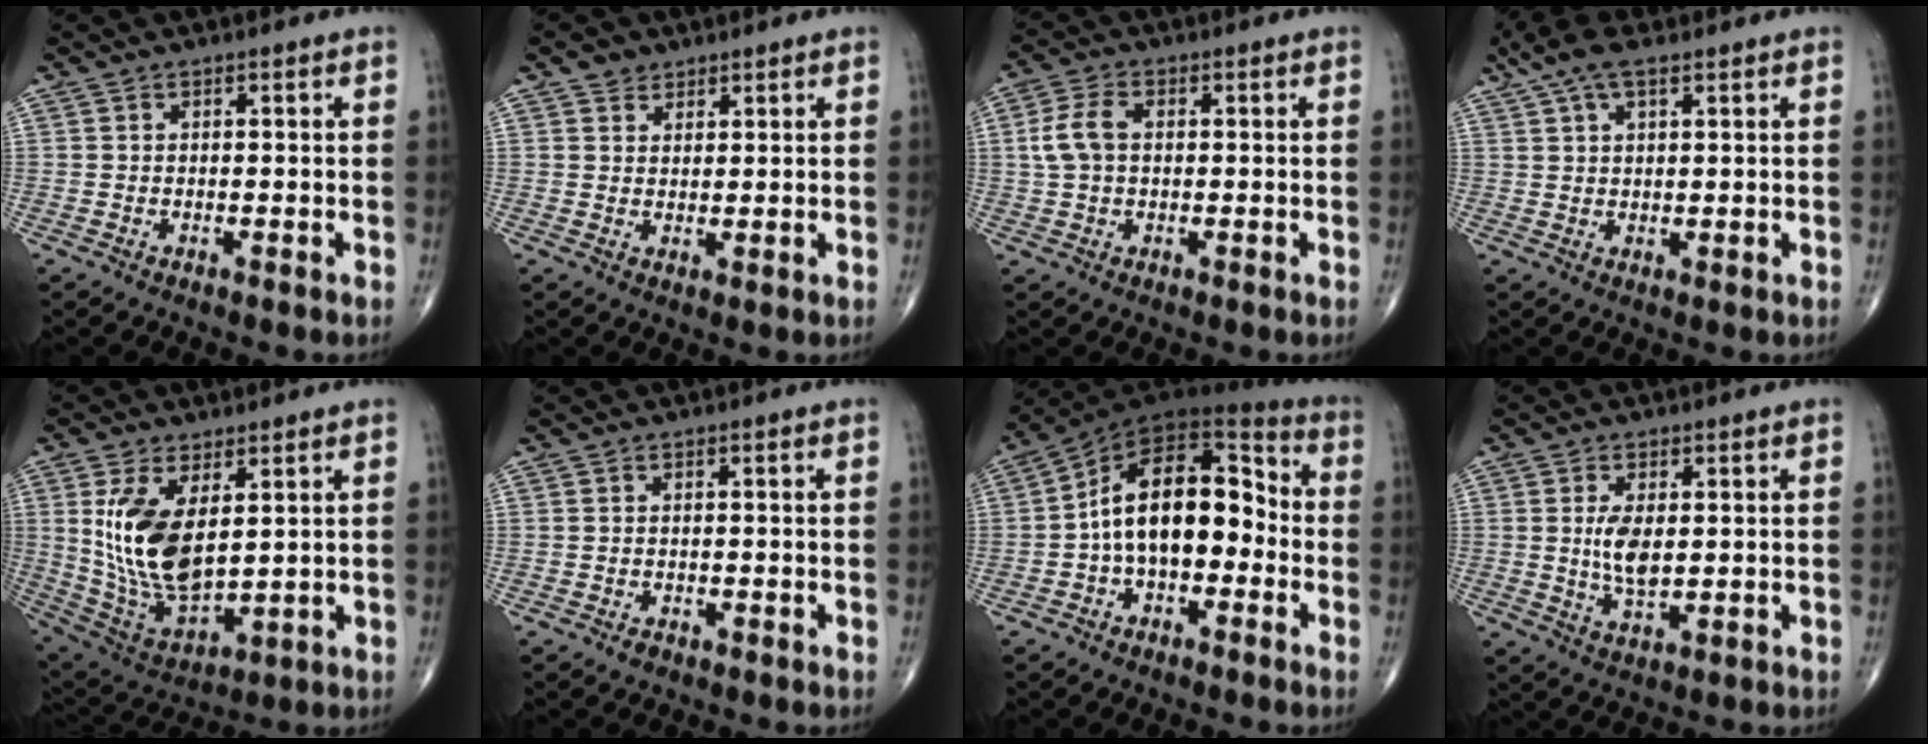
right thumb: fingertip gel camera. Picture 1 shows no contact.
{"total": 3.1, "force": [2.0, 2.2, 0.7], "torque": [0.004, -0.012, 0.032]}
{"total": 6.1, "force": [0.7, 3.9, 4.6], "torque": [-0.101, 0.015, 0.012]}
{"total": 7.7, "force": [4.6, 3.0, 5.3], "torque": [-0.108, 0.012, 0.087]}
{"total": 15.0, "force": [3.4, 7.6, 12.4], "torque": [-0.233, -0.021, 0.087]}
{"total": 0.9, "force": [-0.5, 0.6, 0.4], "torque": [-0.005, 0.002, -0.007]}
{"total": 16.9, "force": [-2.0, 9.9, 13.5], "torque": [-0.190, 0.054, -0.046]}
{"total": 5.7, "force": [0.6, 2.6, 5.0], "torque": [-0.095, -0.012, 0.013]}